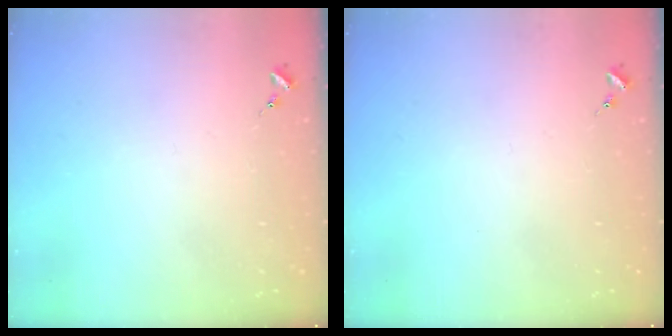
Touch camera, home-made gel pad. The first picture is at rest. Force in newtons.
{"total": 0.0}